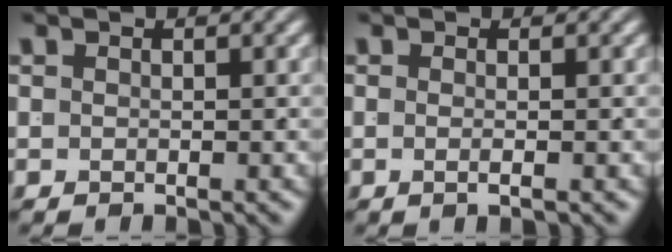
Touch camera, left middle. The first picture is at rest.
{"total": 1.4, "force": [-0.6, -0.7, 1.0], "torque": [-0.019, -0.005, -0.008]}